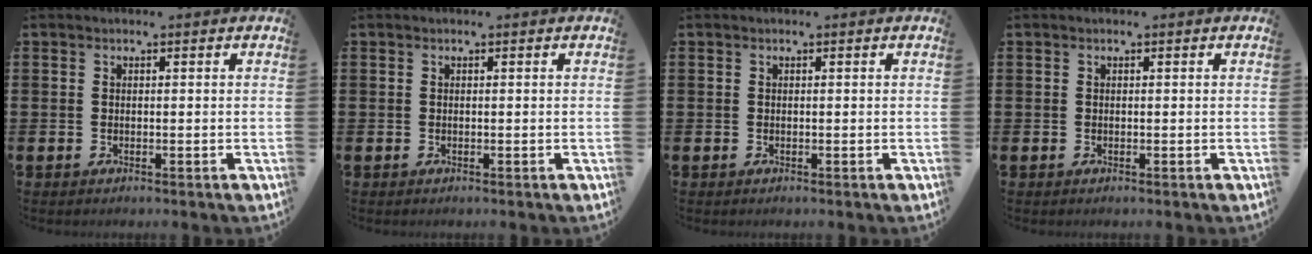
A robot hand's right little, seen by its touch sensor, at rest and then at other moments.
{"total": 0.0}
{"total": 0.0}
{"total": 0.0}